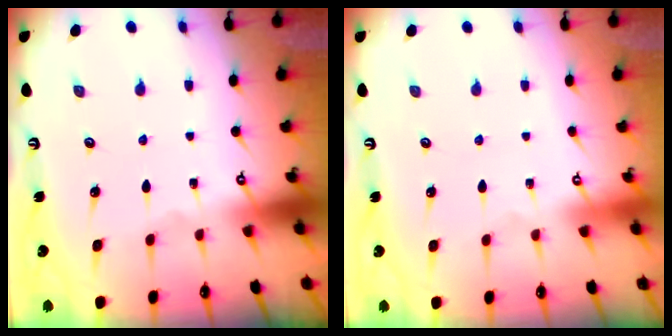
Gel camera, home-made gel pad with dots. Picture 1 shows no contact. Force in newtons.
{"total": 3.9, "press": 3.9, "slide": 0.1}